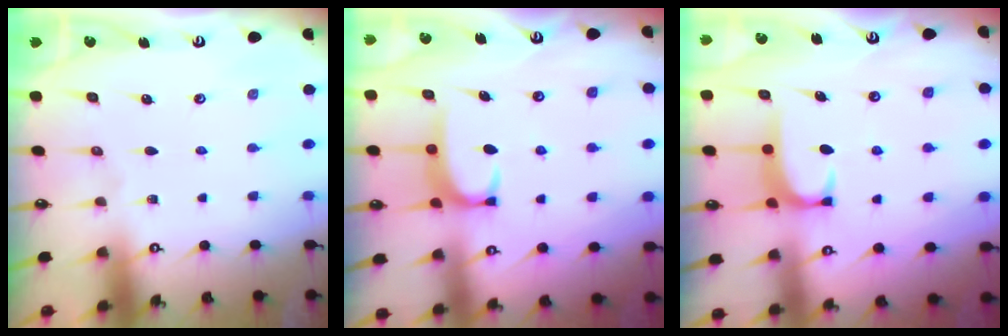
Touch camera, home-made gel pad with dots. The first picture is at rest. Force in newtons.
{"total": 2.8, "press": 2.7, "slide": 0.4}
{"total": 2.0, "press": 1.9, "slide": 0.5}